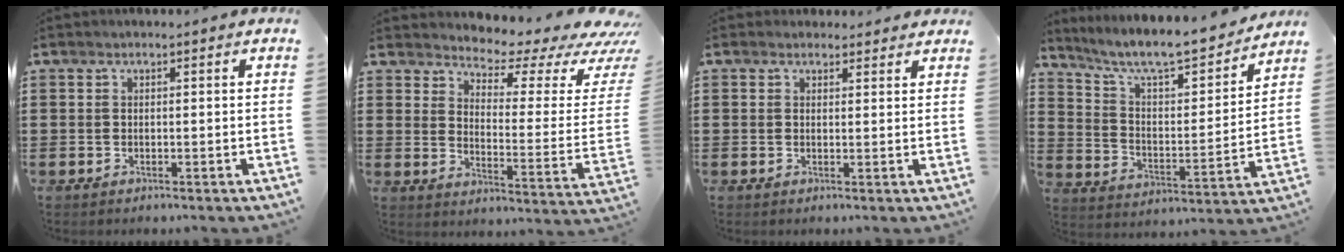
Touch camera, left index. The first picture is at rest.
{"total": 4.2, "force": [3.7, 0.9, 1.9], "torque": [-0.044, -0.040, 0.056]}
{"total": 2.0, "force": [1.7, 1.1, 0.0], "torque": [0.002, 0.001, 0.032]}
{"total": 8.4, "force": [7.4, 1.0, 3.9], "torque": [-0.098, -0.052, 0.120]}